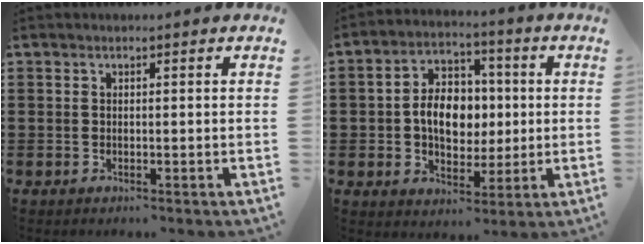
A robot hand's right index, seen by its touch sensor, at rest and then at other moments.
{"total": 7.9, "force": [0.0, 5.8, 5.4], "torque": [-0.106, 0.013, -0.006]}